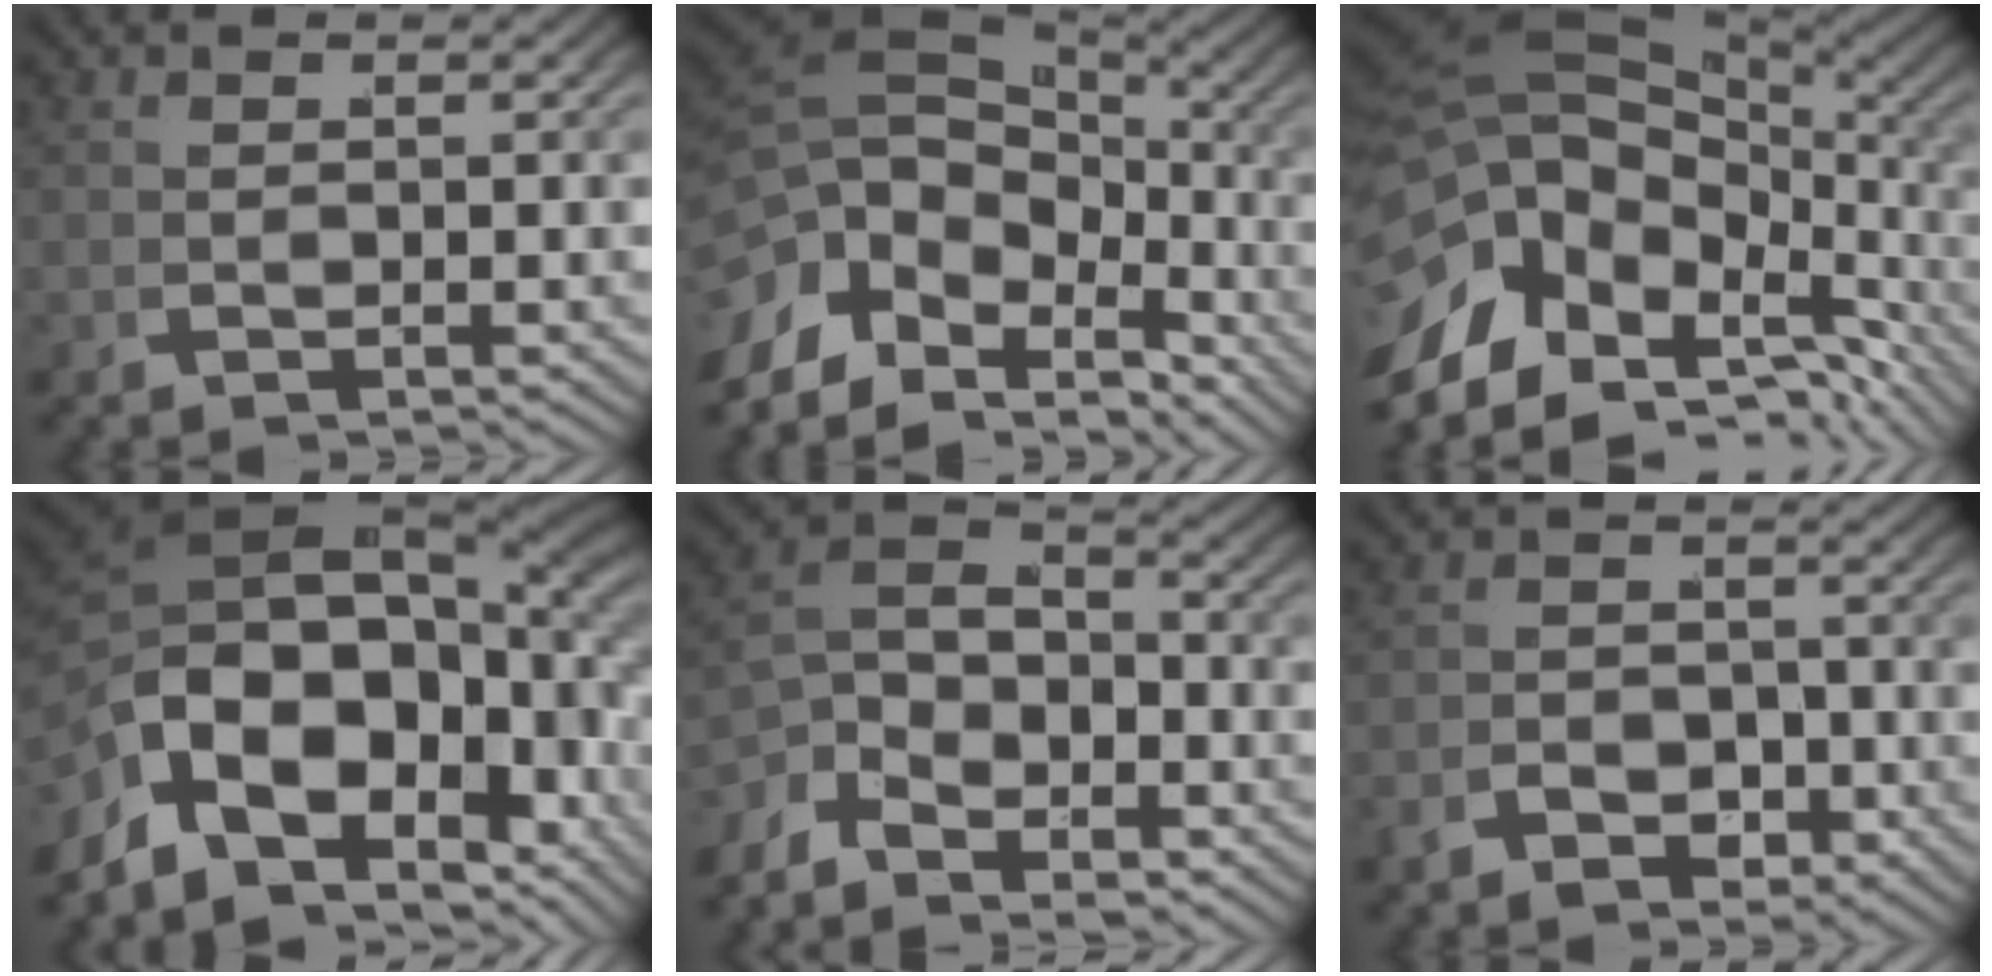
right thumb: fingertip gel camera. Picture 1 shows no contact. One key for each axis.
{"total": 12.5, "fx": -1.2, "fy": 8.2, "fz": 9.3, "tx": -0.188, "ty": -0.029, "tz": -0.012}
{"total": 16.3, "fx": -1.8, "fy": 11.0, "fz": 12.0, "tx": -0.222, "ty": -0.023, "tz": -0.021}
{"total": 23.0, "fx": 0.8, "fy": 14.9, "fz": 17.5, "tx": -0.280, "ty": -0.004, "tz": 0.002}
{"total": 6.7, "fx": -0.5, "fy": 4.6, "fz": 4.8, "tx": -0.083, "ty": 0.005, "tz": -0.021}
{"total": 3.7, "fx": -2.2, "fy": 2.6, "fz": 1.5, "tx": -0.004, "ty": -0.010, "tz": -0.039}